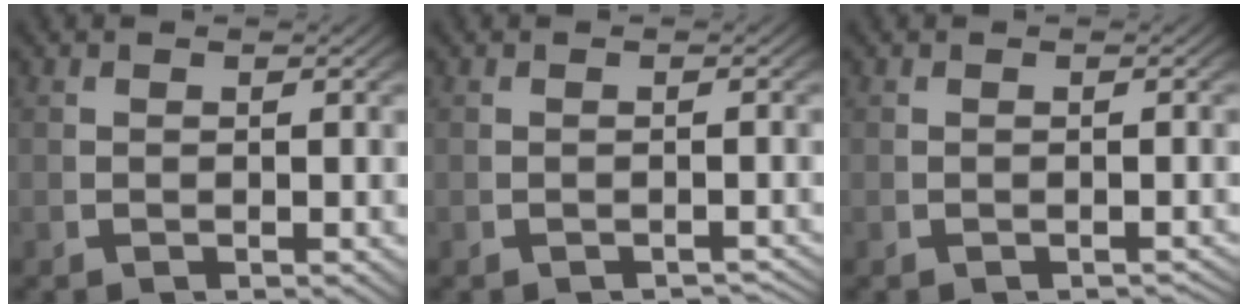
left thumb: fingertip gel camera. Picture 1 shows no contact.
{"total": 2.8, "force": [-2.7, 0.5, 0.5], "torque": [0.000, -0.001, -0.040]}
{"total": 1.4, "force": [-1.4, 0.3, 0.2], "torque": [-0.003, 0.000, -0.020]}